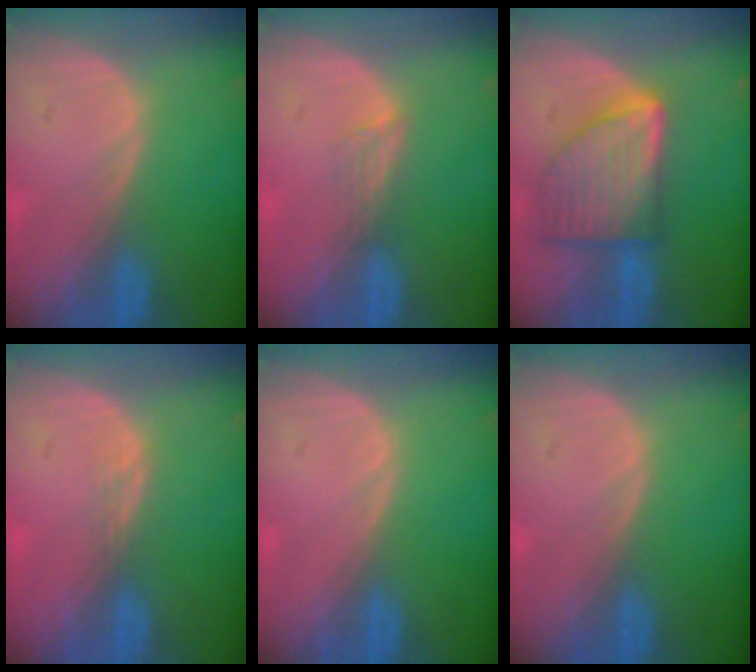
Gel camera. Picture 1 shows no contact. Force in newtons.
{"total": 2.0, "press": 1.6, "slide": 1.3}
{"total": 9.1, "press": 9.1, "slide": 0.6}
{"total": 1.4, "press": 1.1, "slide": 0.9}
{"total": 0.0}
{"total": 0.0}